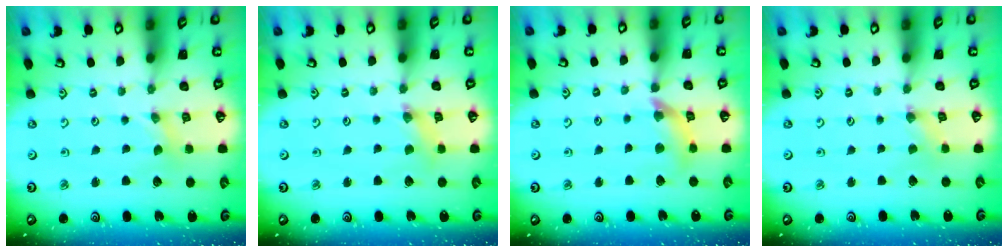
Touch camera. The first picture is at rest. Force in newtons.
{"total": 1.8, "press": 1.8, "slide": 0.2}
{"total": 10.9, "press": 10.8, "slide": 1.4}
{"total": 0.9, "press": 0.9, "slide": 0.2}